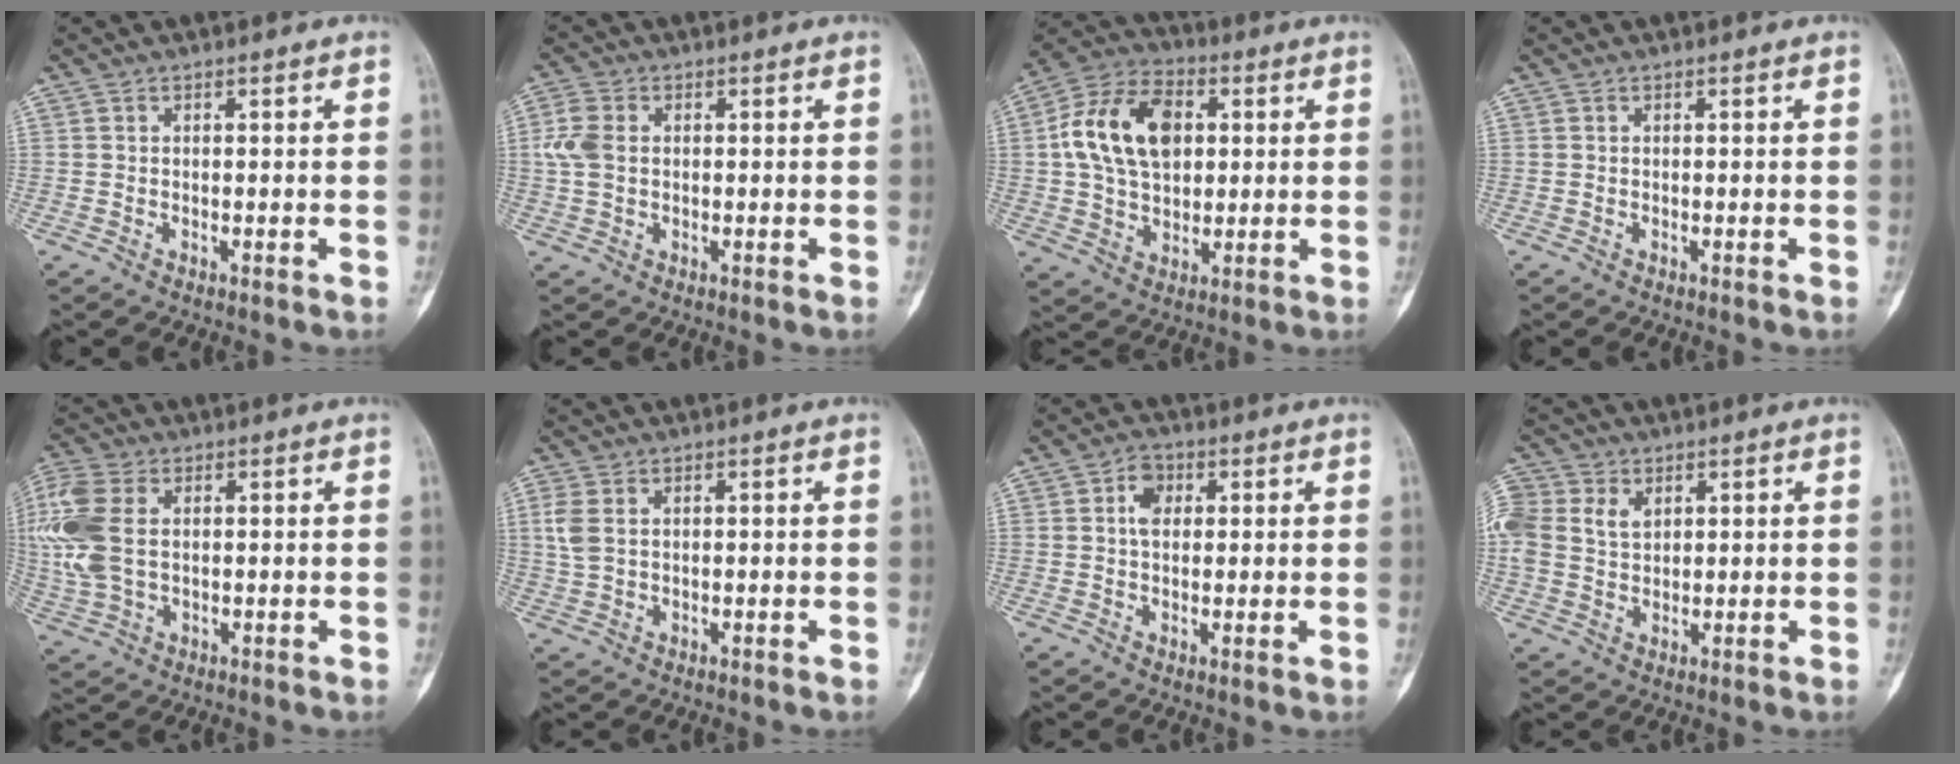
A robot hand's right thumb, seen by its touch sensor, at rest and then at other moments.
{"total": 5.3, "force": [0.5, 3.7, 3.7], "torque": [-0.095, 0.008, 0.010]}
{"total": 16.1, "force": [2.9, 10.7, 11.7], "torque": [-0.192, 0.013, 0.045]}
{"total": 0.0}
{"total": 13.0, "force": [2.0, 8.3, 9.8], "torque": [-0.251, 0.011, 0.043]}
{"total": 4.0, "force": [1.0, 2.6, 2.9], "torque": [-0.076, 0.003, 0.025]}
{"total": 4.6, "force": [1.1, 3.3, 3.0], "torque": [-0.032, 0.001, 0.013]}
{"total": 10.7, "force": [3.4, 8.1, 6.0], "torque": [-0.142, 0.011, 0.065]}